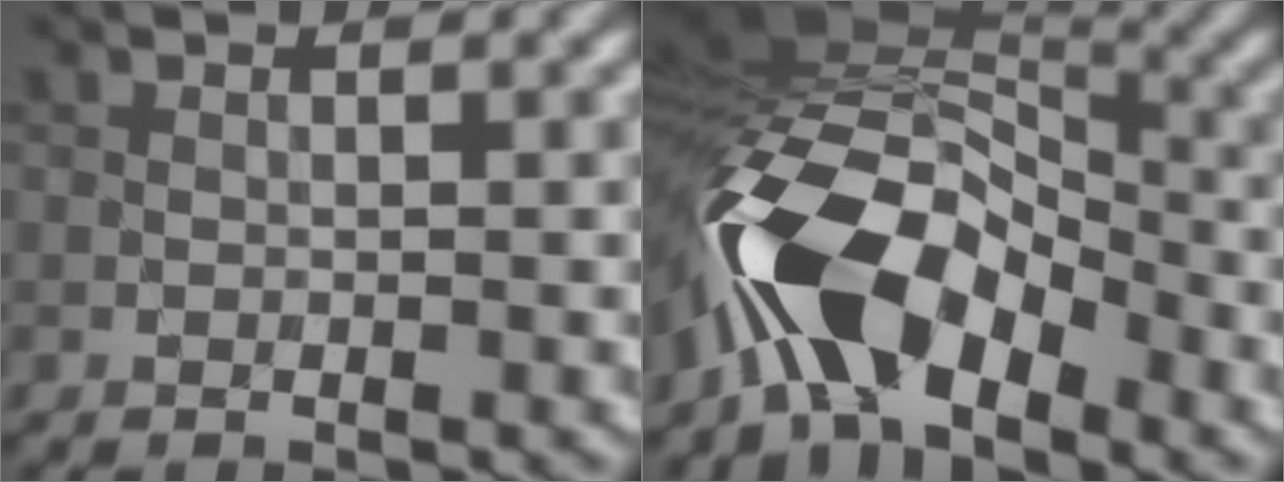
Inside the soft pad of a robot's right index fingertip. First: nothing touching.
{"total": 11.2, "force": [-5.6, 5.5, 7.9], "torque": [-0.157, 0.008, -0.108]}